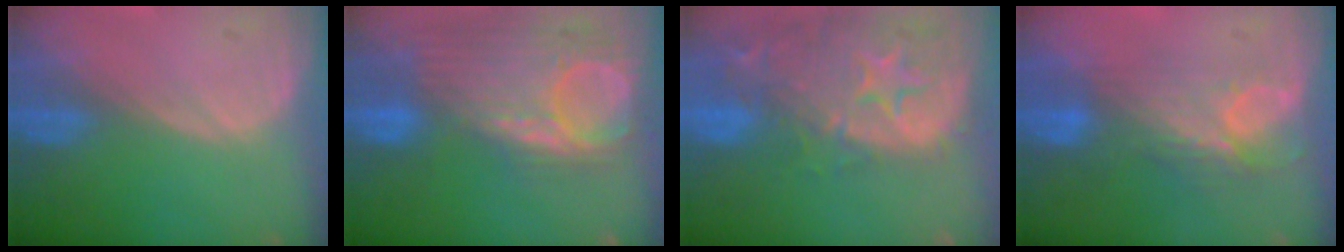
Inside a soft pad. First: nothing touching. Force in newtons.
{"total": 11.7, "press": 10.3, "slide": 5.5}
{"total": 14.4, "press": 11.6, "slide": 8.6}
{"total": 7.6, "press": 6.6, "slide": 3.7}